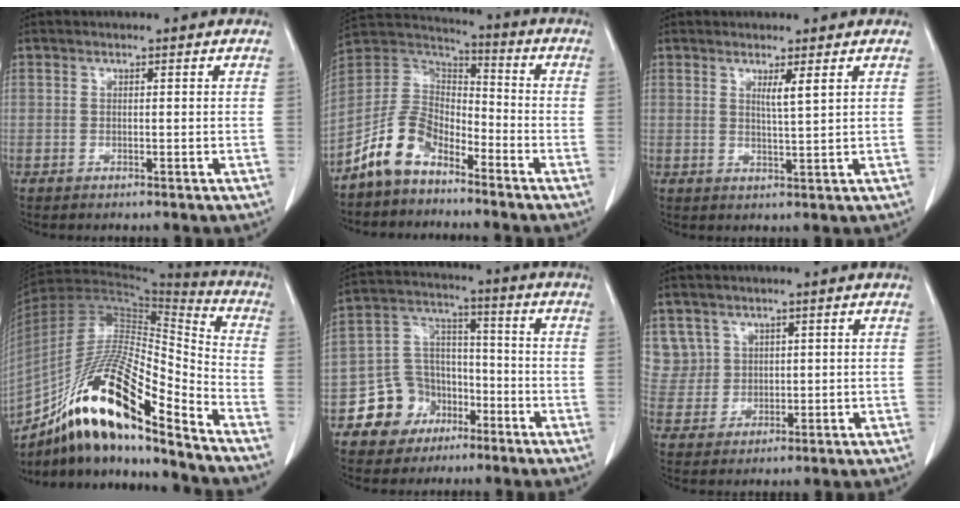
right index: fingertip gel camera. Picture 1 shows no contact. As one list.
[{"total": 9.7, "force": [-6.8, 5.2, 4.5], "torque": [-0.103, 0.028, -0.140]}, {"total": 2.3, "force": [1.2, -0.4, 1.9], "torque": [-0.039, -0.008, 0.024]}, {"total": 21.4, "force": [-14.1, 3.6, 15.7], "torque": [-0.294, -0.008, -0.248]}, {"total": 10.1, "force": [-5.2, 8.3, 2.2], "torque": [-0.044, 0.036, -0.083]}, {"total": 6.6, "force": [3.6, 5.4, 0.1], "torque": [-0.003, 0.014, 0.088]}]